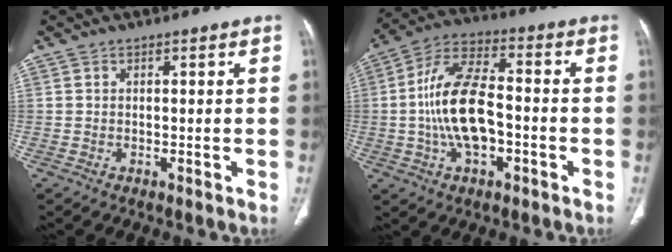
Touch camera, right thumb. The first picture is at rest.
{"total": 14.9, "force": [-2.1, 7.5, 12.7], "torque": [-0.246, 0.034, -0.041]}